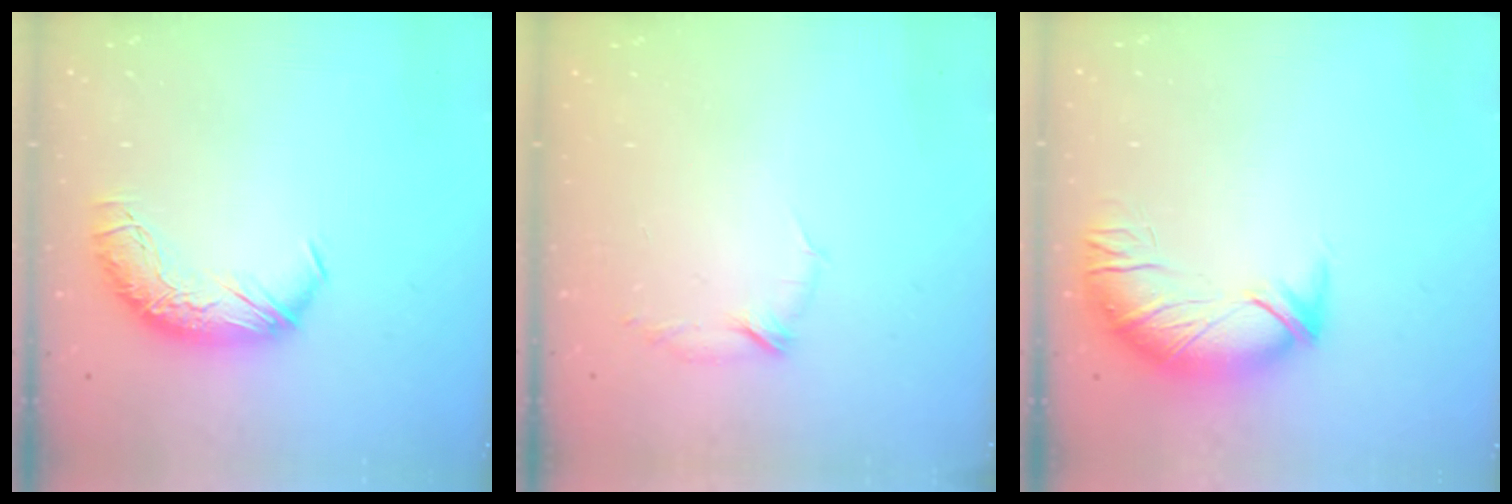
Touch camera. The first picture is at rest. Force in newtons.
{"total": 6.5, "press": 6.4, "slide": 0.9}
{"total": 2.8, "press": 1.3, "slide": 2.5}